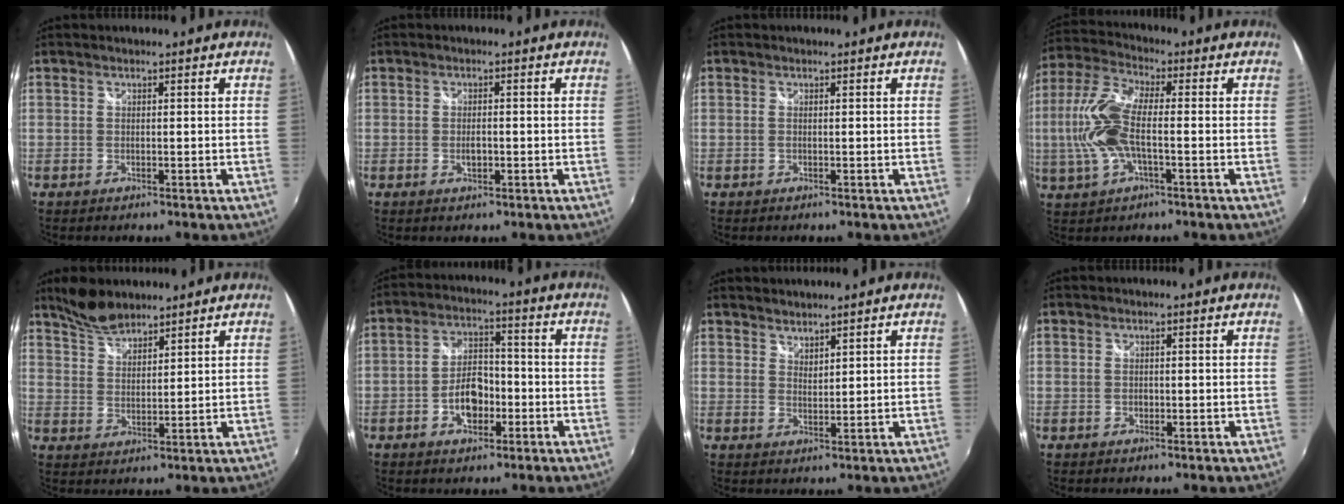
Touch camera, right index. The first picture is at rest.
{"total": 1.9, "force": [-0.5, 1.0, 1.6], "torque": [-0.027, -0.001, -0.009]}
{"total": 0.0}
{"total": 12.2, "force": [-1.5, 4.6, 11.1], "torque": [-0.246, 0.005, -0.032]}
{"total": 6.7, "force": [5.8, 2.3, 2.5], "torque": [-0.048, 0.011, 0.110]}
{"total": 7.5, "force": [-3.0, 4.5, 5.2], "torque": [-0.099, 0.016, -0.044]}
{"total": 2.5, "force": [2.4, 0.6, 0.5], "torque": [-0.002, 0.002, 0.041]}
{"total": 0.7, "force": [-0.1, 0.6, 0.3], "torque": [-0.003, 0.000, -0.003]}